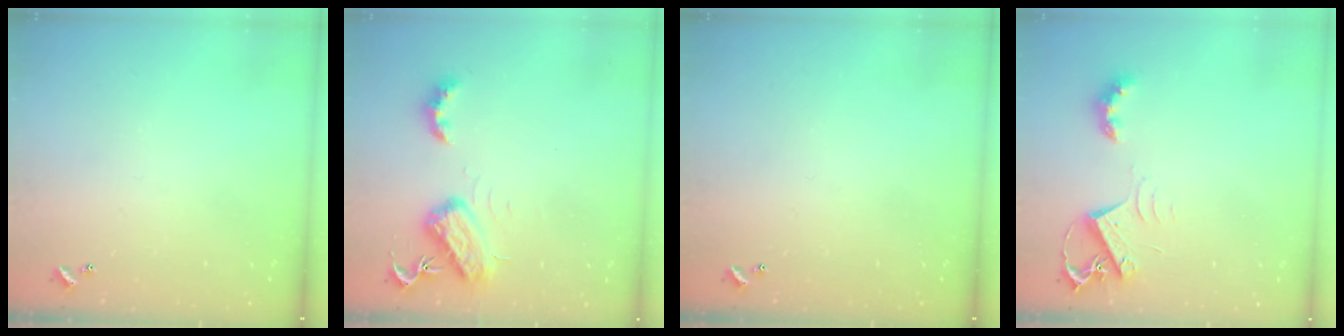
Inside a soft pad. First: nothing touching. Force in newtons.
{"total": 5.9, "press": 5.9, "slide": 0.7}
{"total": 0.0}
{"total": 7.5, "press": 7.5, "slide": 0.8}